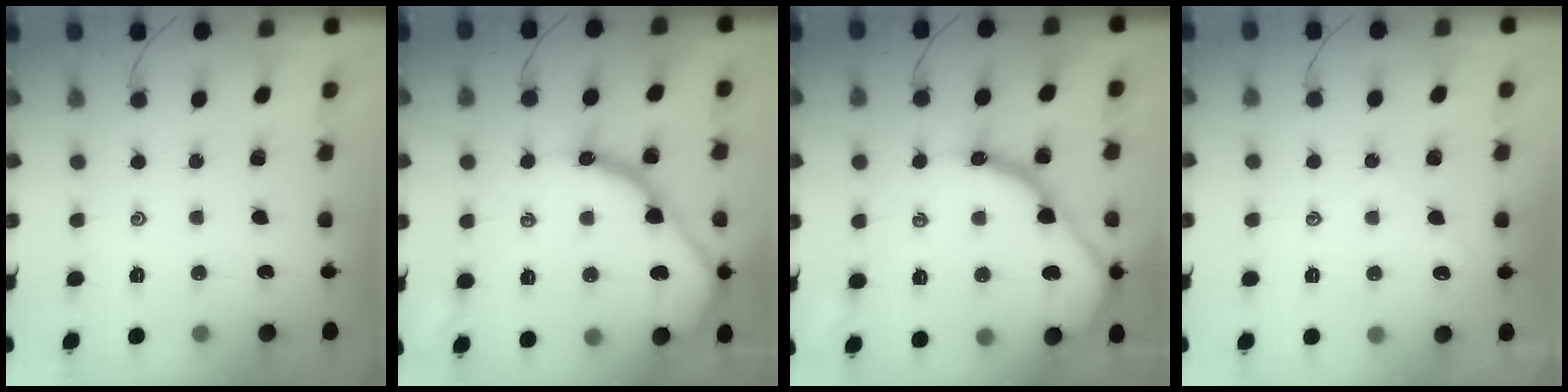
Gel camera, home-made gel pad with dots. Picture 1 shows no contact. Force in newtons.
{"total": 16.7, "press": 16.6, "slide": 1.6}
{"total": 16.7, "press": 16.6, "slide": 1.6}
{"total": 1.7, "press": 1.7, "slide": 0.3}